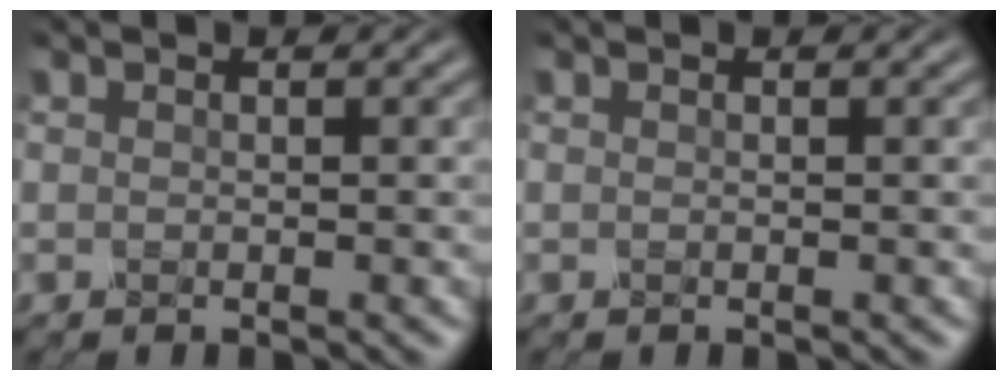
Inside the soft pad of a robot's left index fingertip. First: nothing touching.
{"total": 0.0}